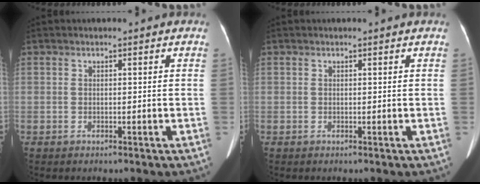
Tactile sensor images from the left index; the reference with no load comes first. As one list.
[{"total": 0.0}]